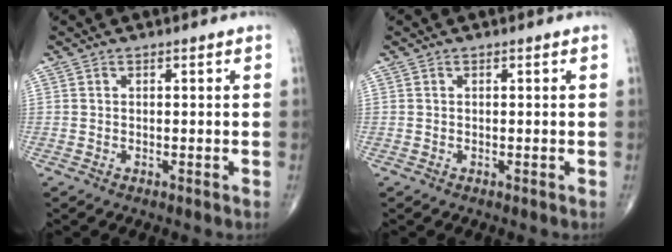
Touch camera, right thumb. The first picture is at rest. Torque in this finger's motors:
{"motor_torque": [-0.11, 0.14, -0.14, -0.08, 0.02]}